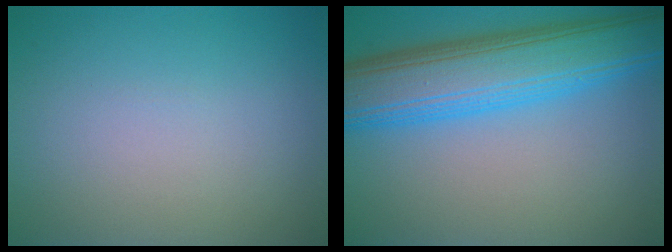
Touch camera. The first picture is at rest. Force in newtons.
{"total": 9.6, "press": 9.6, "slide": 0.3}